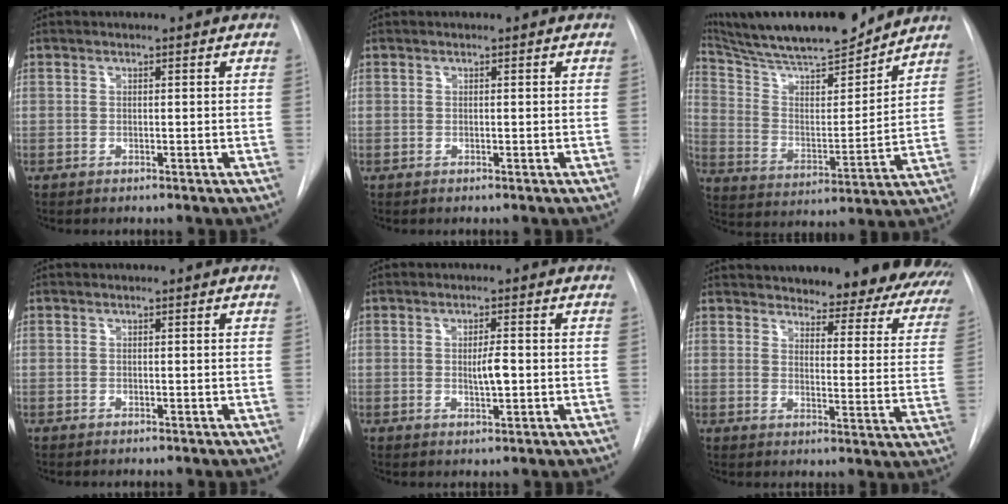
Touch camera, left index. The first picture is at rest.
{"total": 0.0}
{"total": 20.0, "force": [18.2, 1.9, 8.2], "torque": [-0.147, -0.008, 0.292]}
{"total": 0.0}
{"total": 2.8, "force": [-0.5, 0.5, 2.7], "torque": [-0.047, -0.008, -0.008]}
{"total": 27.1, "force": [24.5, 7.1, 8.9], "torque": [-0.122, -0.085, 0.277]}